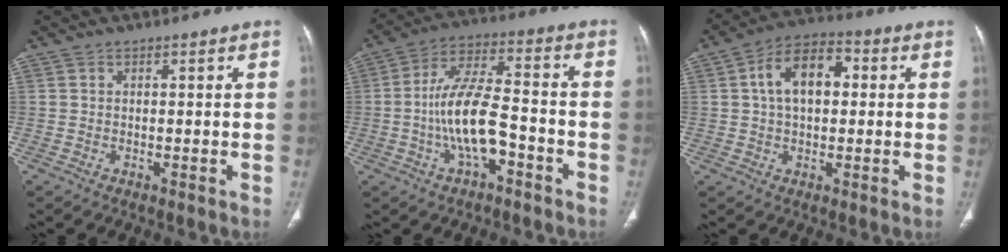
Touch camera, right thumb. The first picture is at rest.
{"total": 12.4, "force": [-3.8, 5.2, 10.6], "torque": [-0.203, 0.044, -0.069]}
{"total": 10.7, "force": [1.7, 6.5, 8.3], "torque": [-0.130, 0.024, 0.021]}